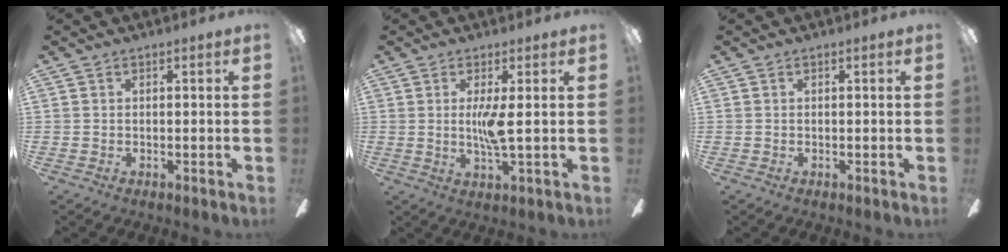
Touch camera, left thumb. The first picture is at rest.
{"total": 5.3, "force": [0.4, 0.6, 5.3], "torque": [-0.106, -0.006, 0.002]}
{"total": 0.0}